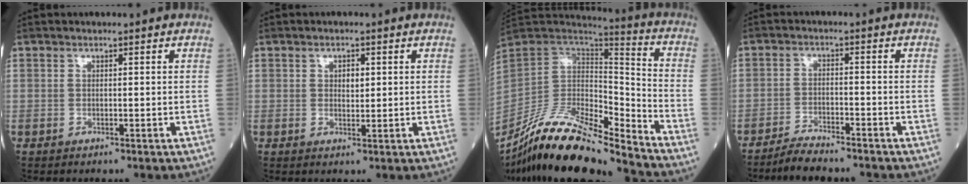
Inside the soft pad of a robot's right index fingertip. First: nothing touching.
{"total": 2.0, "force": [0.6, 1.0, 1.6], "torque": [-0.023, -0.002, 0.010]}
{"total": 20.7, "force": [-17.4, 3.0, 10.7], "torque": [-0.220, 0.005, -0.323]}
{"total": 4.9, "force": [-4.5, 0.5, 1.7], "torque": [-0.030, -0.012, -0.081]}